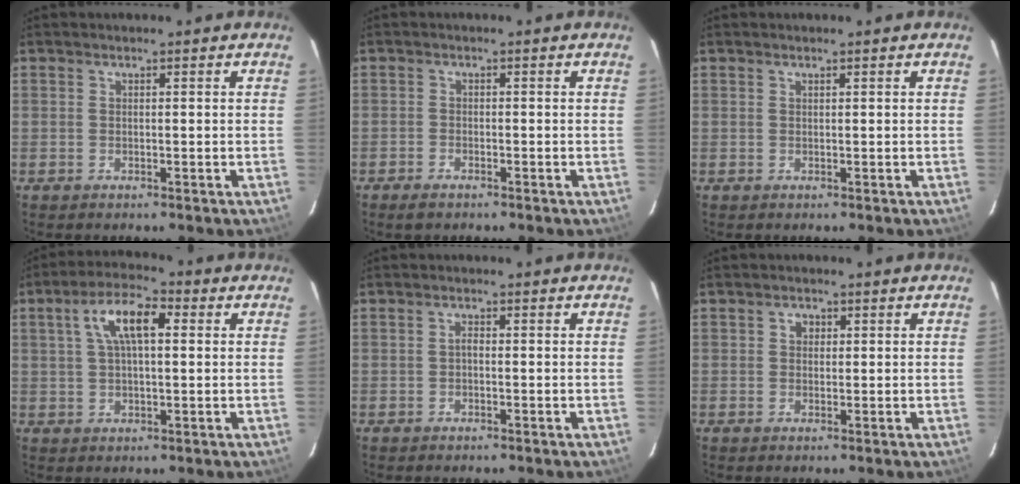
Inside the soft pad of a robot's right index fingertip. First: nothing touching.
{"total": 1.9, "force": [-1.5, 0.8, 0.7], "torque": [-0.024, 0.000, -0.029]}
{"total": 0.0}
{"total": 8.7, "force": [2.4, 3.4, 7.6], "torque": [-0.141, 0.022, 0.043]}
{"total": 0.7, "force": [-0.2, 0.4, 0.6], "torque": [-0.011, 0.005, -0.005]}
{"total": 1.8, "force": [0.5, 1.6, 0.7], "torque": [-0.009, 0.008, 0.008]}